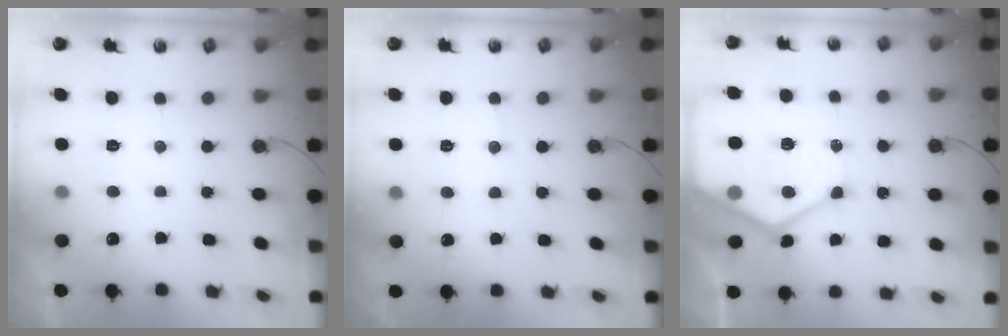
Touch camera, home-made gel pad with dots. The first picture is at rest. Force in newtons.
{"total": 6.4, "press": 6.4, "slide": 0.6}
{"total": 18.1, "press": 18.0, "slide": 1.6}